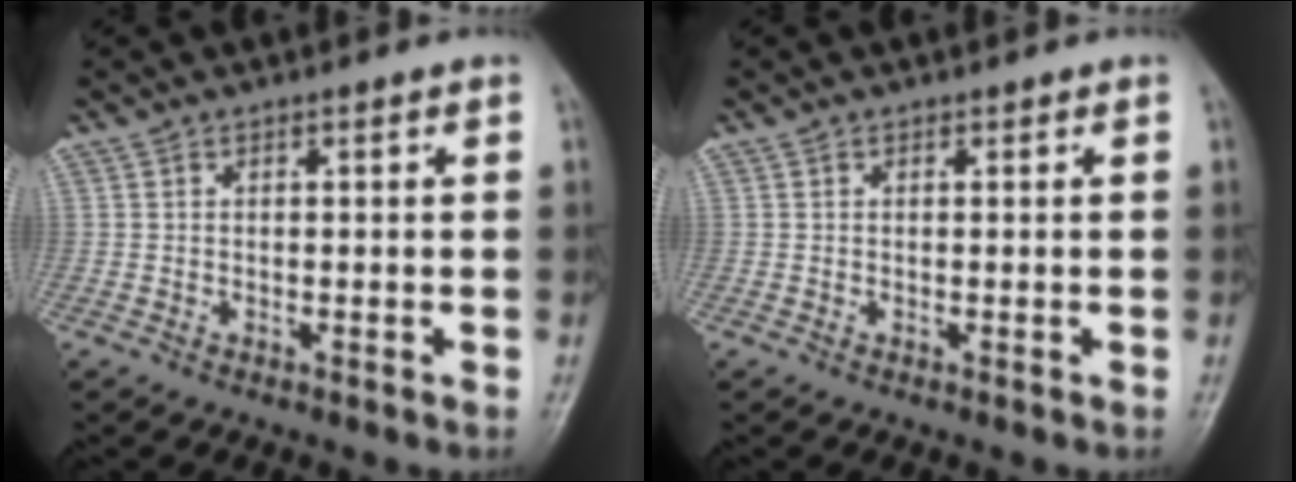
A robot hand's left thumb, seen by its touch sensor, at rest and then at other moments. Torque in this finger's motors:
{"motor_torque": [0.00, 0.00, -0.17, 0.05, 0.00]}